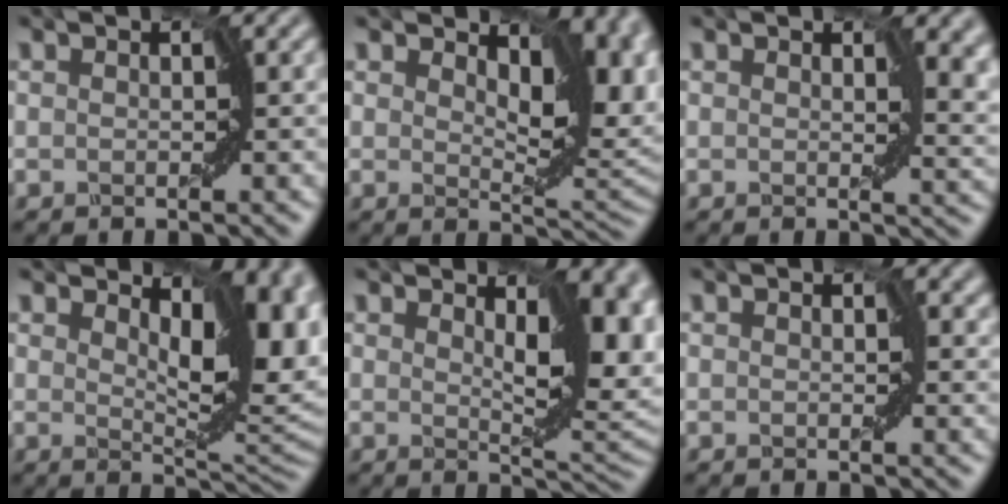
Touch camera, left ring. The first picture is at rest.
{"total": 10.5, "force": [2.2, 5.5, 8.6], "torque": [-0.112, -0.005, 0.039]}
{"total": 5.4, "force": [1.2, 3.4, 4.1], "torque": [-0.040, -0.002, 0.010]}
{"total": 9.5, "force": [1.9, 4.7, 8.0], "torque": [-0.123, -0.009, 0.039]}
{"total": 8.5, "force": [1.1, 4.2, 7.4], "torque": [-0.110, -0.007, 0.024]}
{"total": 1.4, "force": [0.5, 0.9, 0.8], "torque": [-0.015, -0.002, 0.002]}